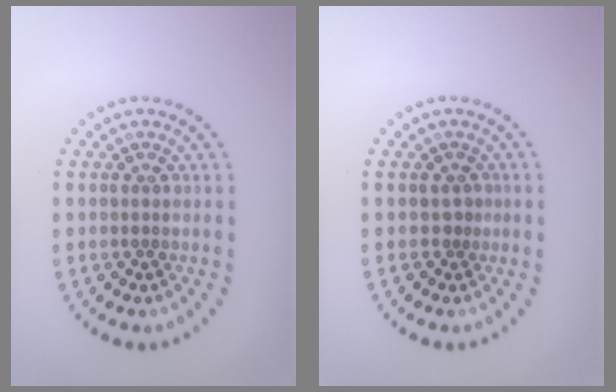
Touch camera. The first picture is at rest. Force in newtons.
{"total": 0.6, "press": 0.4, "slide": 0.5}